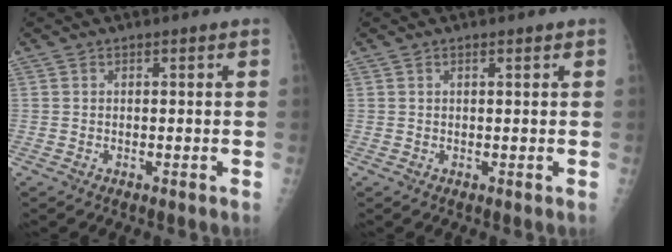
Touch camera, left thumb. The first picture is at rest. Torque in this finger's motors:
{"motor_torque": [-0.43, -0.33, -0.52, -0.12, -0.06]}